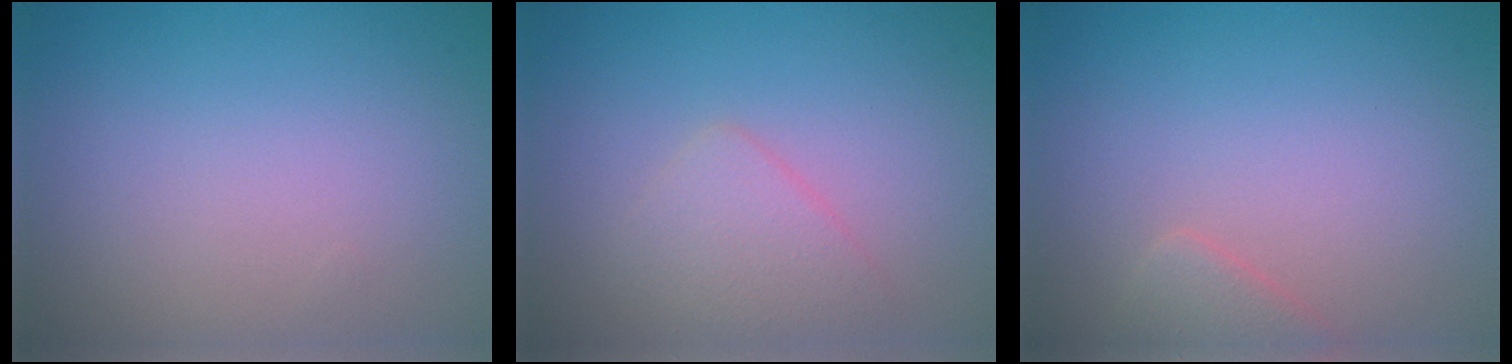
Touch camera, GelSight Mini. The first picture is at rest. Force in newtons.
{"total": 2.2, "press": 2.2, "slide": 0.0}
{"total": 1.8, "press": 1.8, "slide": 0.1}